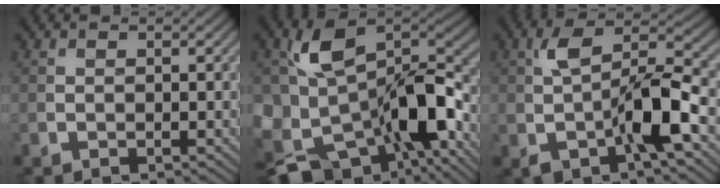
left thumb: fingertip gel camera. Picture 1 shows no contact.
{"total": 15.8, "force": [-4.6, 9.9, 11.3], "torque": [-0.210, -0.012, -0.082]}
{"total": 9.9, "force": [-2.2, 4.4, 8.6], "torque": [-0.166, 0.013, -0.044]}